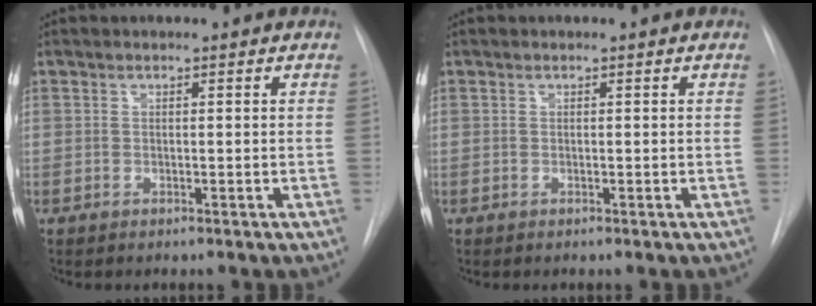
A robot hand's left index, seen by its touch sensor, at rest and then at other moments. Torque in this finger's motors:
{"motor_torque": [0.00, 0.00, 0.00, 0.00]}